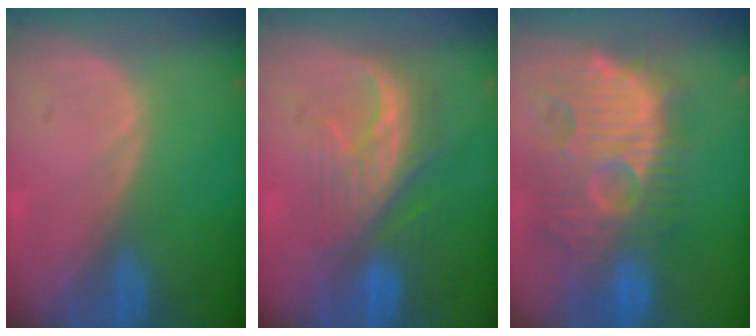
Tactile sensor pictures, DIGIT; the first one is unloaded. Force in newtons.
{"total": 8.1, "press": 7.7, "slide": 2.5}
{"total": 13.5, "press": 12.4, "slide": 5.3}